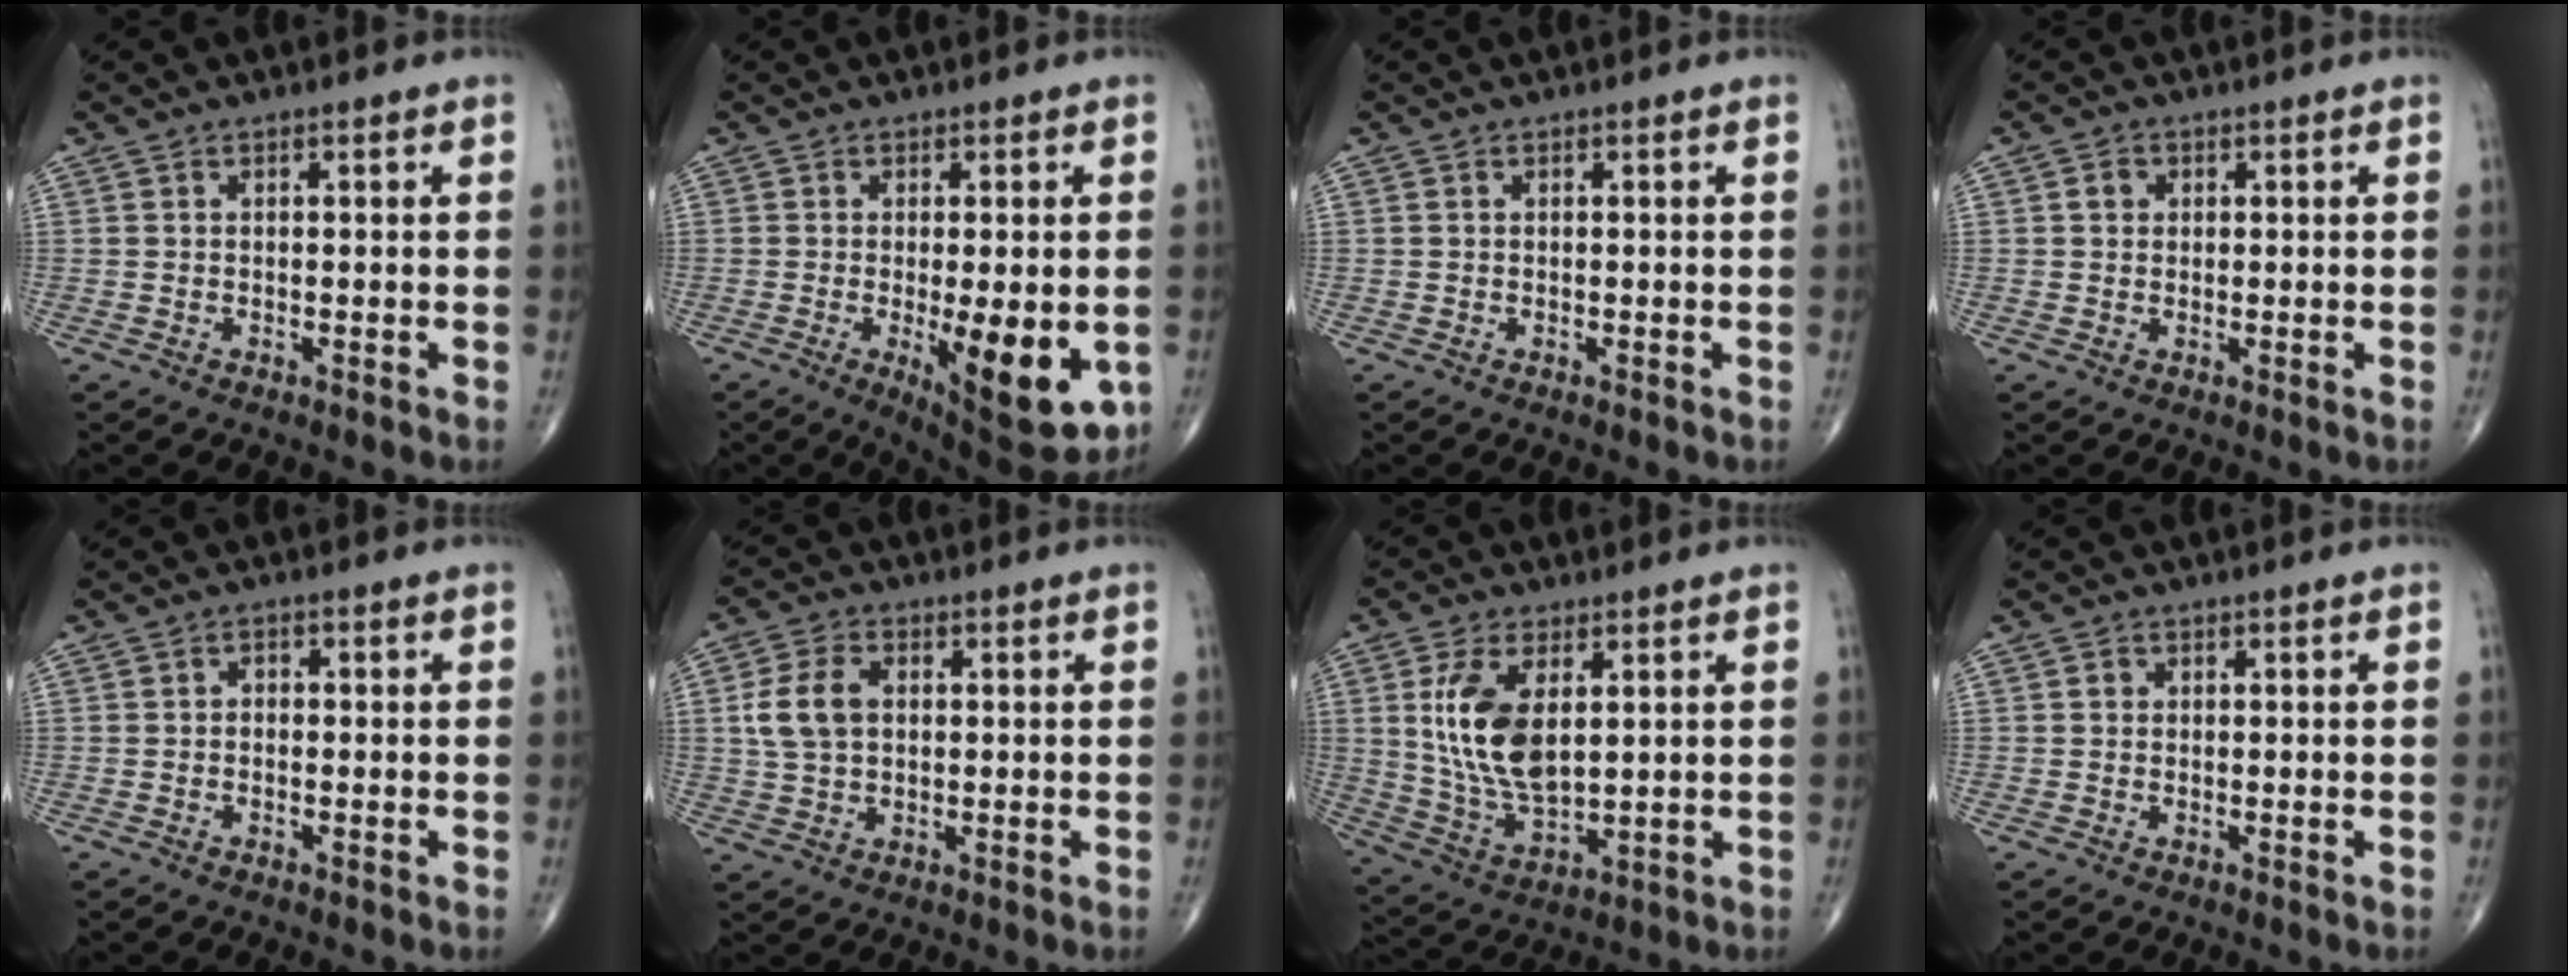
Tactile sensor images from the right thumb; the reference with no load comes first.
{"total": 15.0, "force": [-3.3, 5.0, 13.7], "torque": [-0.172, -0.026, -0.030]}
{"total": 0.0}
{"total": 2.0, "force": [0.5, 1.7, 0.8], "torque": [-0.006, 0.001, 0.005]}
{"total": 1.2, "force": [-0.2, 1.0, 0.7], "torque": [-0.002, 0.005, -0.009]}
{"total": 7.6, "force": [1.1, 5.3, 5.4], "torque": [-0.104, 0.008, 0.021]}
{"total": 13.3, "force": [3.2, 6.9, 10.9], "torque": [-0.210, -0.019, 0.072]}
{"total": 0.9, "force": [0.1, 0.8, 0.3], "torque": [-0.001, 0.002, 0.001]}